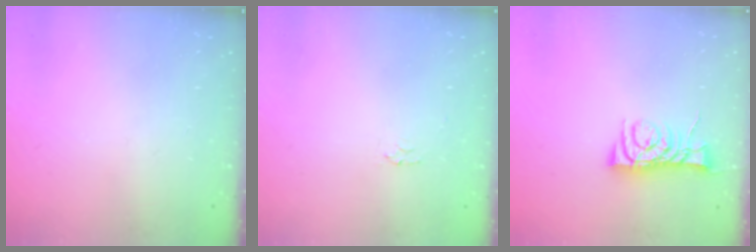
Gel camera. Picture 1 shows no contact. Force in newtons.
{"total": 2.3, "press": 2.3, "slide": 0.4}
{"total": 7.7, "press": 7.7, "slide": 0.1}